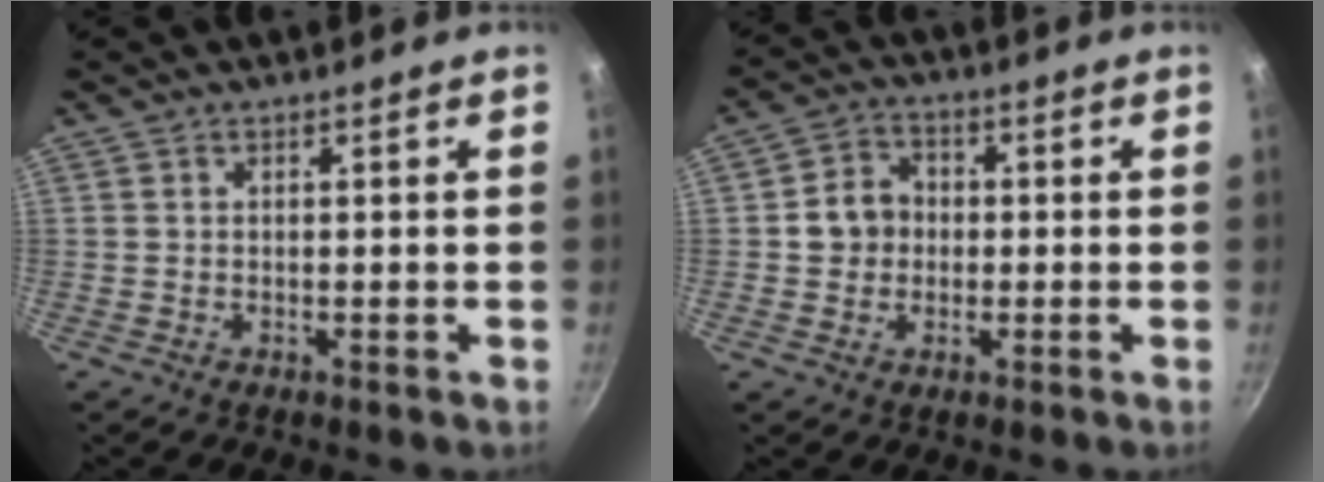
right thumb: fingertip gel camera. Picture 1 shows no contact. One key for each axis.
{"total": 6.4, "fx": -0.2, "fy": 5.7, "fz": 3.0, "tx": -0.031, "ty": 0.017, "tz": -0.013}